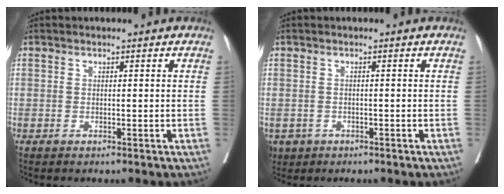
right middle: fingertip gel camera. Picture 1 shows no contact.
{"total": 3.6, "force": [-2.1, 2.8, 0.8], "torque": [-0.014, 0.000, -0.032]}